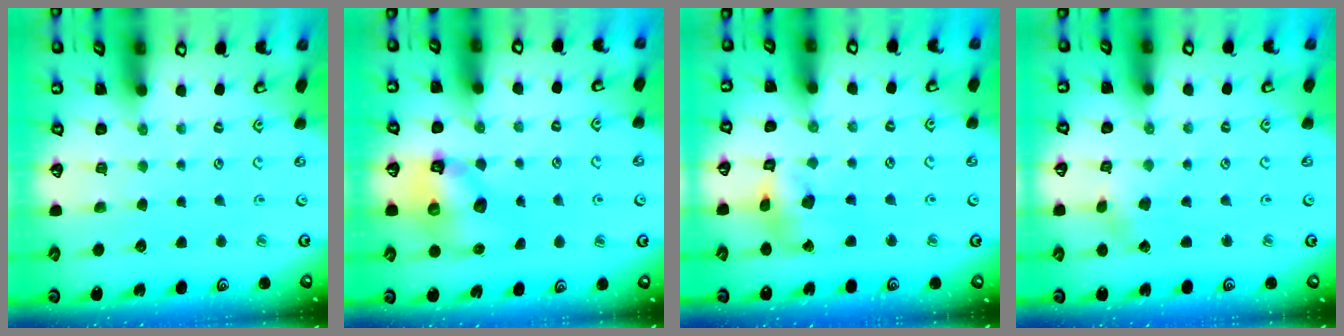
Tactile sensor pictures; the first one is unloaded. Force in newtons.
{"total": 9.4, "press": 9.3, "slide": 1.5}
{"total": 12.1, "press": 12.0, "slide": 1.8}
{"total": 2.7, "press": 2.6, "slide": 0.3}